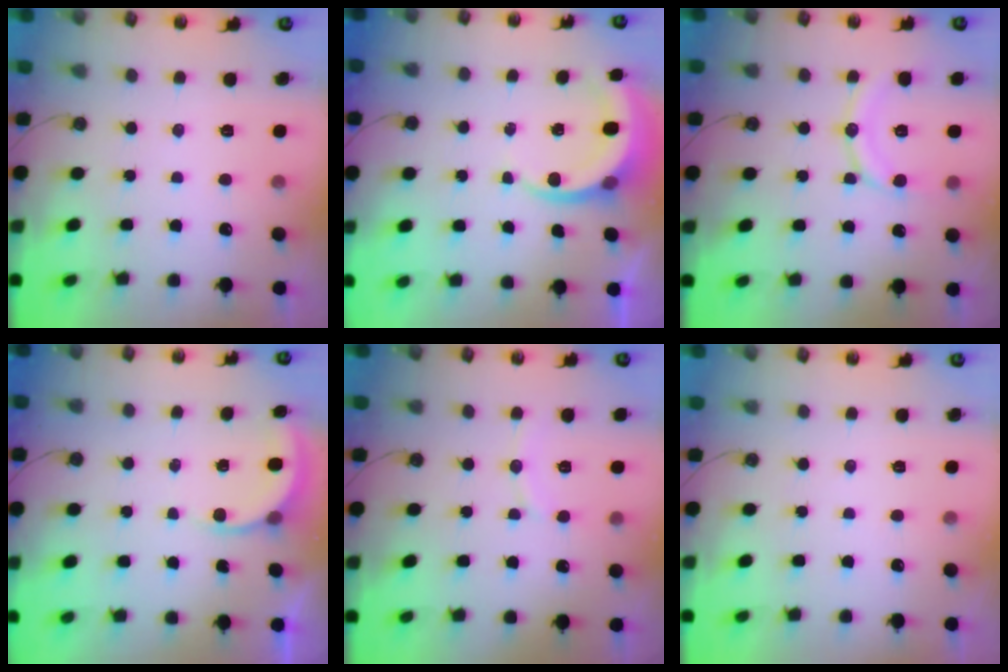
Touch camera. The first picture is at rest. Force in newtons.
{"total": 5.3, "press": 5.3, "slide": 0.4}
{"total": 11.9, "press": 11.8, "slide": 1.2}
{"total": 3.9, "press": 3.9, "slide": 0.3}
{"total": 5.5, "press": 5.5, "slide": 0.5}
{"total": 0.0}